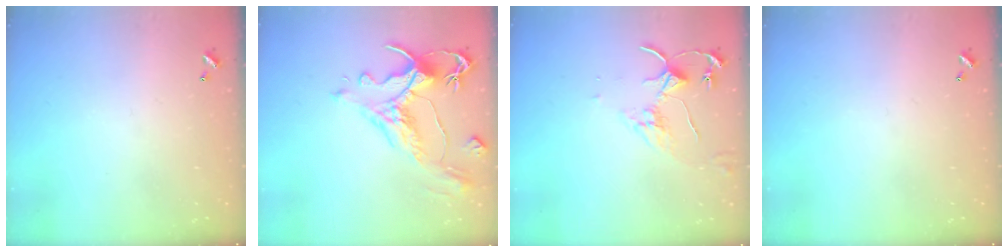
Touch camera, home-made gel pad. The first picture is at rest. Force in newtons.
{"total": 1.2, "press": 0.2, "slide": 1.2}
{"total": 3.6, "press": 3.6, "slide": 0.6}
{"total": 0.0}